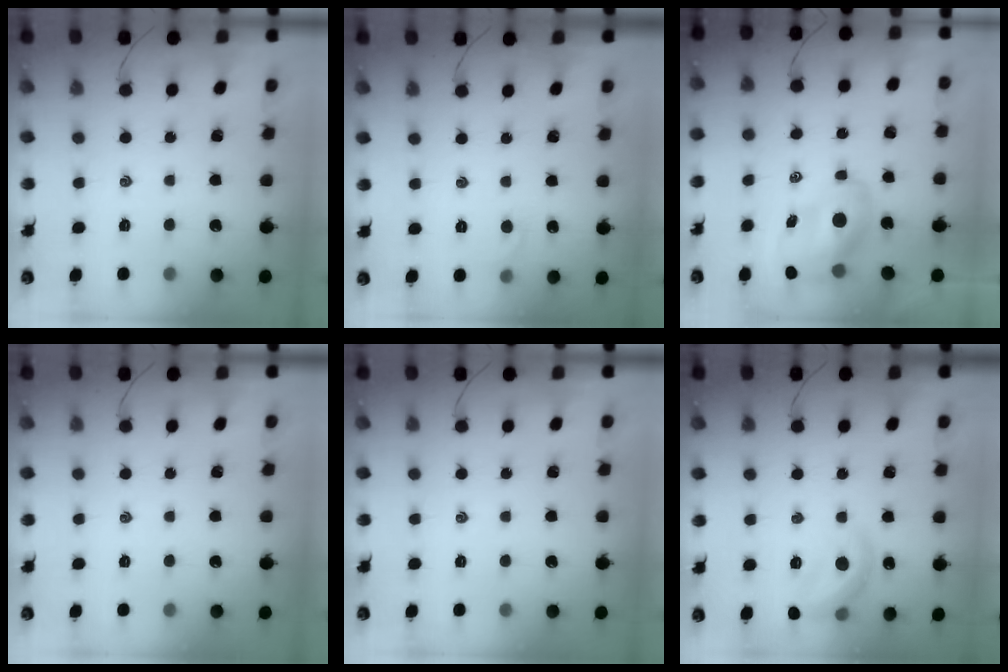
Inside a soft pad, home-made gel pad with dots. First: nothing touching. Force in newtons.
{"total": 3.1, "press": 2.9, "slide": 1.0}
{"total": 8.7, "press": 8.4, "slide": 2.1}
{"total": 0.0}
{"total": 0.0}
{"total": 12.8, "press": 12.7, "slide": 1.4}